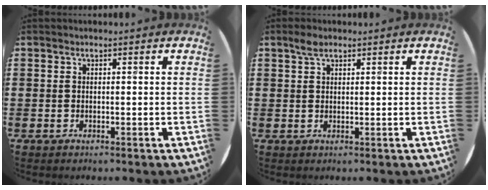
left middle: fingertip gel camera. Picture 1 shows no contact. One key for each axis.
{"total": 2.0, "fx": 1.4, "fy": 0.9, "fz": 1.0, "tx": -0.014, "ty": 0.003, "tz": 0.024}